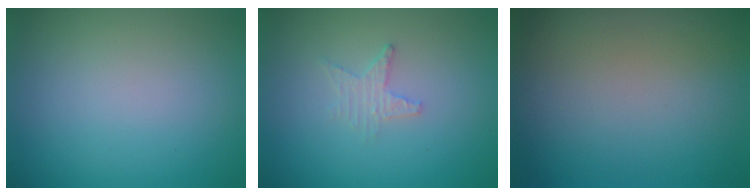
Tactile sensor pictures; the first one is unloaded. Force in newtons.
{"total": 1.5, "press": 1.4, "slide": 0.3}
{"total": 0.0}